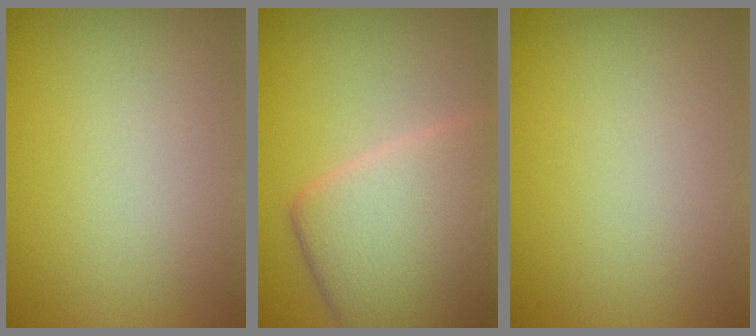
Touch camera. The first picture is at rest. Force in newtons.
{"total": 7.8, "press": 7.8, "slide": 0.4}
{"total": 0.0}